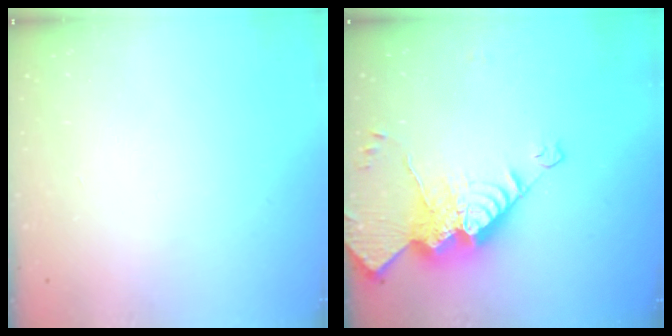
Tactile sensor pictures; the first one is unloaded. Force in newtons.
{"total": 18.6, "press": 18.5, "slide": 2.0}